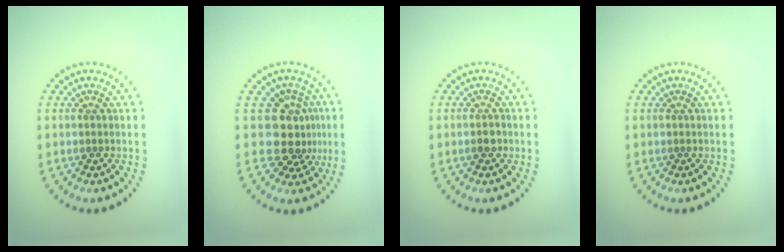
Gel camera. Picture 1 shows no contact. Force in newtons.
{"total": 3.9, "press": 3.2, "slide": 2.2}
{"total": 1.1, "press": 1.0, "slide": 0.3}
{"total": 0.0}